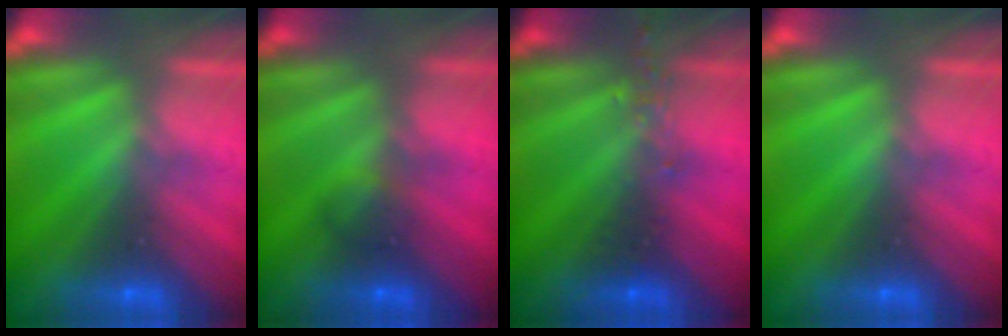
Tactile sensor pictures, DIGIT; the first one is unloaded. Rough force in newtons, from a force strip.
{"total": 2.2}
{"total": 2.4}
{"total": 0.0}